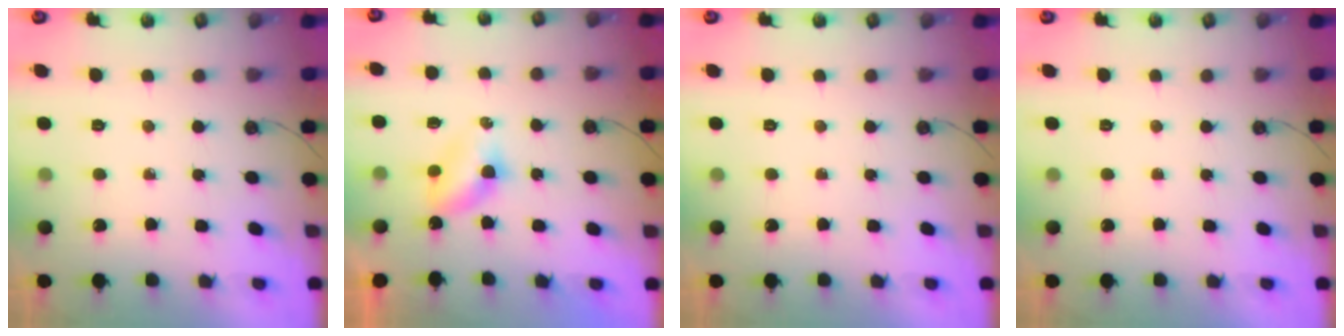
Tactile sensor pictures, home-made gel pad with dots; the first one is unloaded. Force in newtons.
{"total": 3.8, "press": 3.7, "slide": 0.5}
{"total": 0.0}
{"total": 0.0}